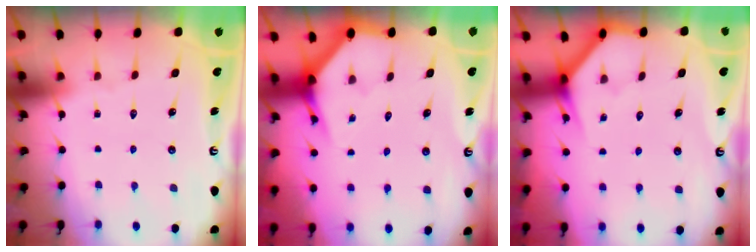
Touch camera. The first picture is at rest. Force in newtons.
{"total": 3.9, "press": 3.9, "slide": 0.2}
{"total": 3.7, "press": 3.7, "slide": 0.3}